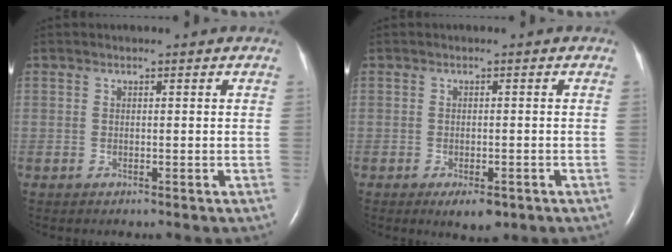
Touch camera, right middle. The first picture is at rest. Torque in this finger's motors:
{"motor_torque": [0.58, -0.58, 0.06, 0.02]}